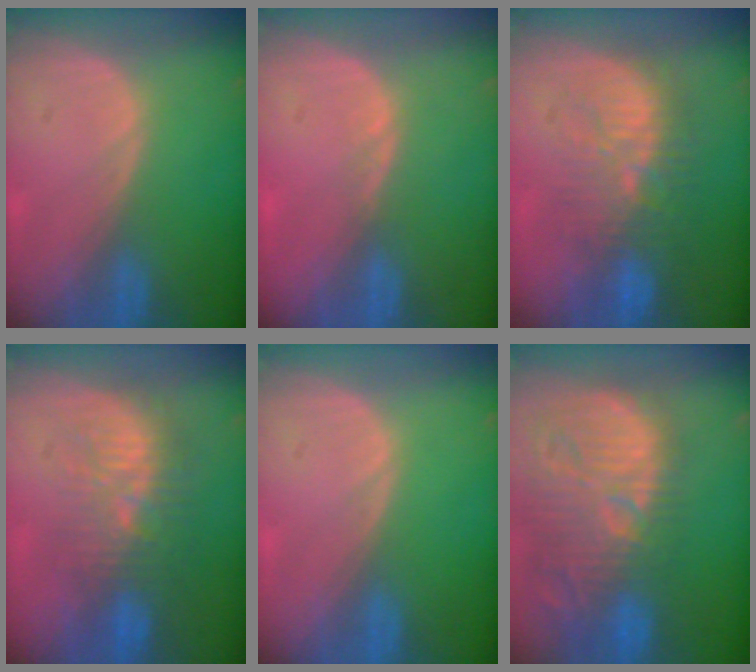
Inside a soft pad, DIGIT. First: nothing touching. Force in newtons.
{"total": 0.7, "press": 0.7, "slide": 0.2}
{"total": 9.4, "press": 9.2, "slide": 2.0}
{"total": 9.5, "press": 9.1, "slide": 2.8}
{"total": 0.0}
{"total": 15.0, "press": 13.1, "slide": 7.2}